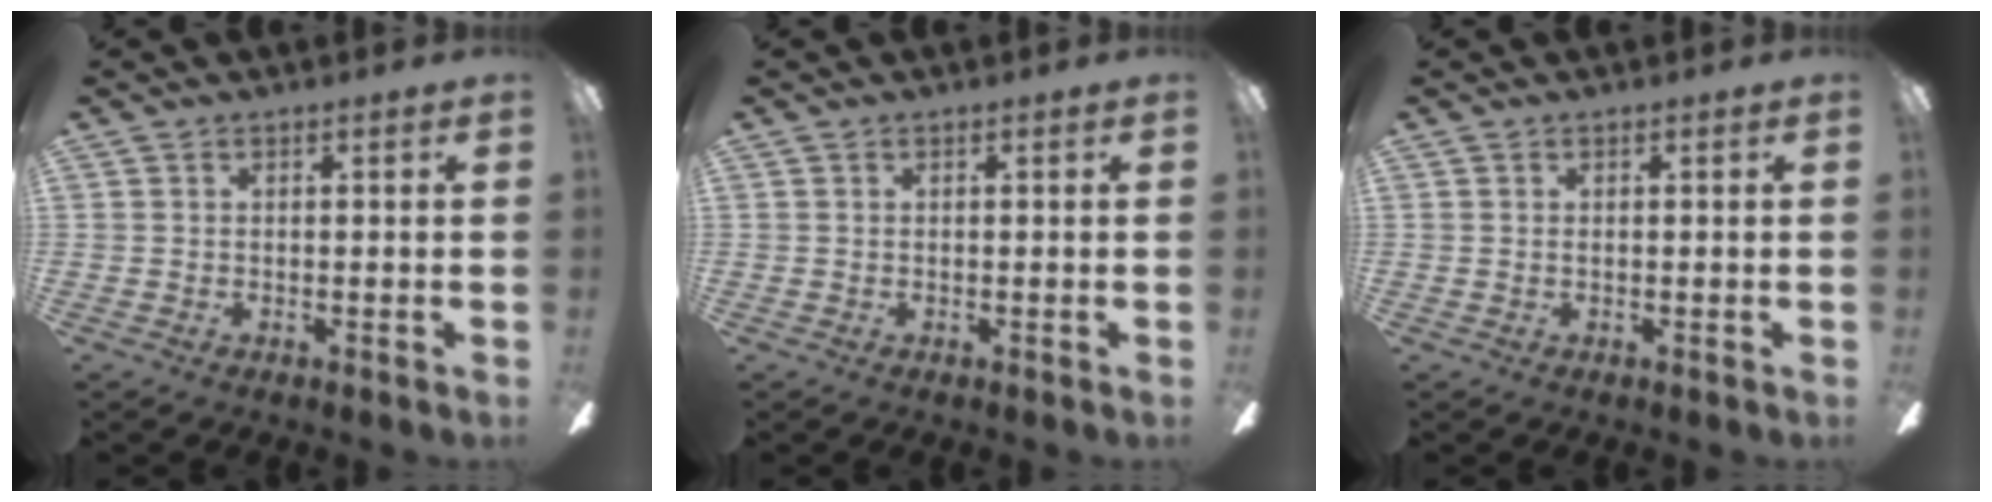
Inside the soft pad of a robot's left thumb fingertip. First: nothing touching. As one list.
[{"total": 0.0}, {"total": 0.0}]